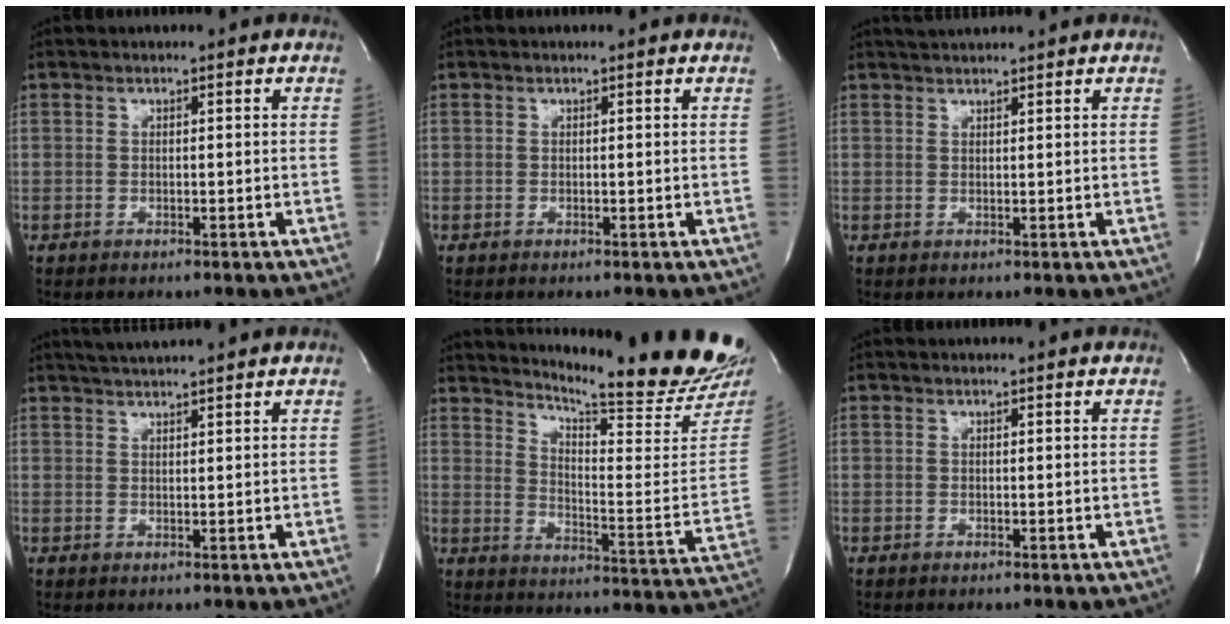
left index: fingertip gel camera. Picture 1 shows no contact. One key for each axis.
{"total": 0.0}
{"total": 2.6, "fx": 2.5, "fy": -0.3, "fz": 0.6, "tx": -0.008, "ty": 0.020, "tz": 0.048}
{"total": 5.4, "fx": 4.9, "fy": -0.7, "fz": 2.0, "tx": -0.036, "ty": 0.021, "tz": 0.078}
{"total": 22.4, "fx": 20.7, "fy": 0.3, "fz": 8.6, "tx": -0.132, "ty": -0.119, "tz": 0.260}
{"total": 0.7, "fx": 0.7, "fy": 0.0, "fz": 0.0, "tx": -0.005, "ty": -0.005, "tz": 0.003}